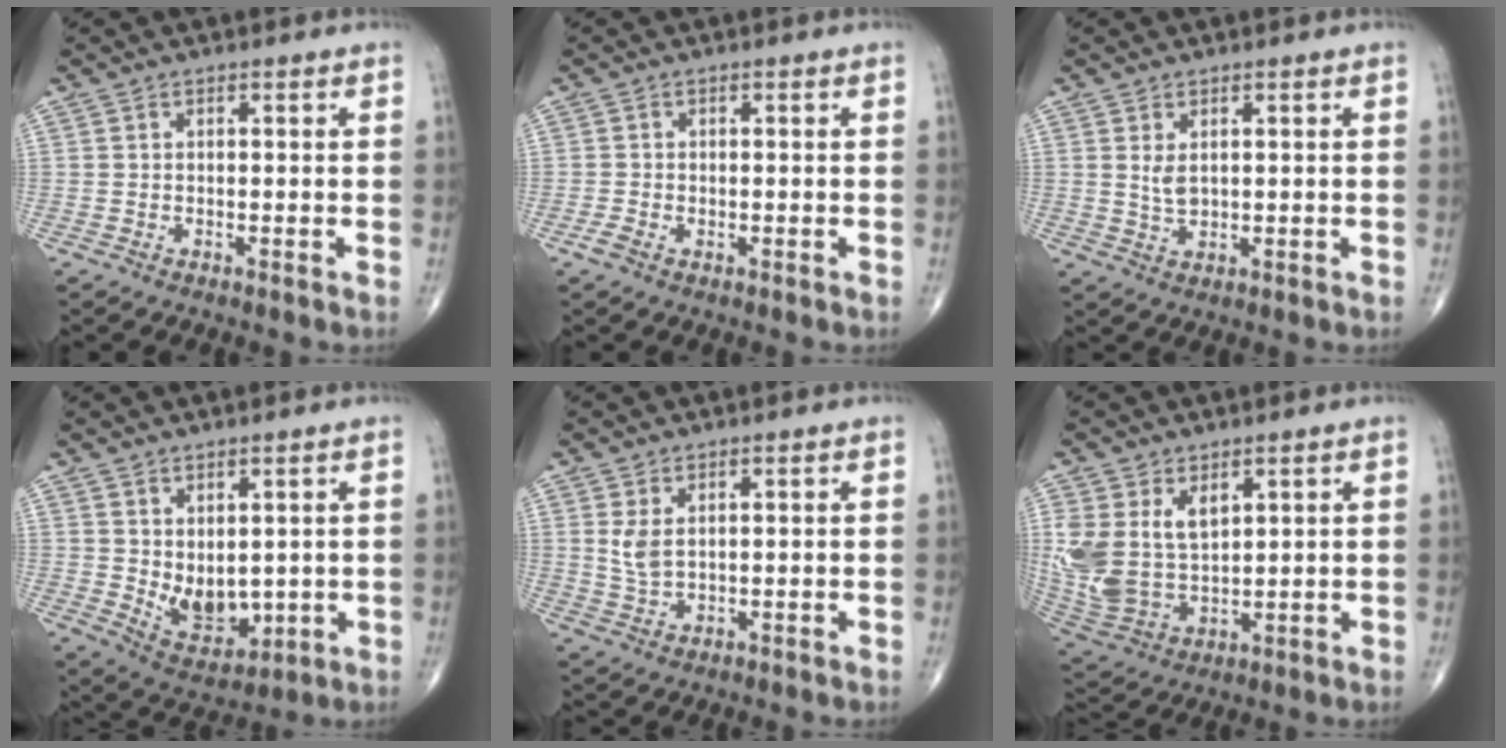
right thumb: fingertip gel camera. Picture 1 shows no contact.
{"total": 1.6, "force": [-0.7, 1.0, 1.1], "torque": [-0.027, 0.002, -0.014]}
{"total": 2.7, "force": [0.8, 1.5, 2.1], "torque": [-0.036, -0.008, 0.021]}
{"total": 8.0, "force": [0.6, 5.0, 6.3], "torque": [-0.070, -0.020, 0.037]}
{"total": 3.4, "force": [1.2, 1.7, 2.7], "torque": [-0.056, -0.007, 0.034]}
{"total": 12.9, "force": [4.5, 8.0, 9.0], "torque": [-0.185, -0.020, 0.109]}